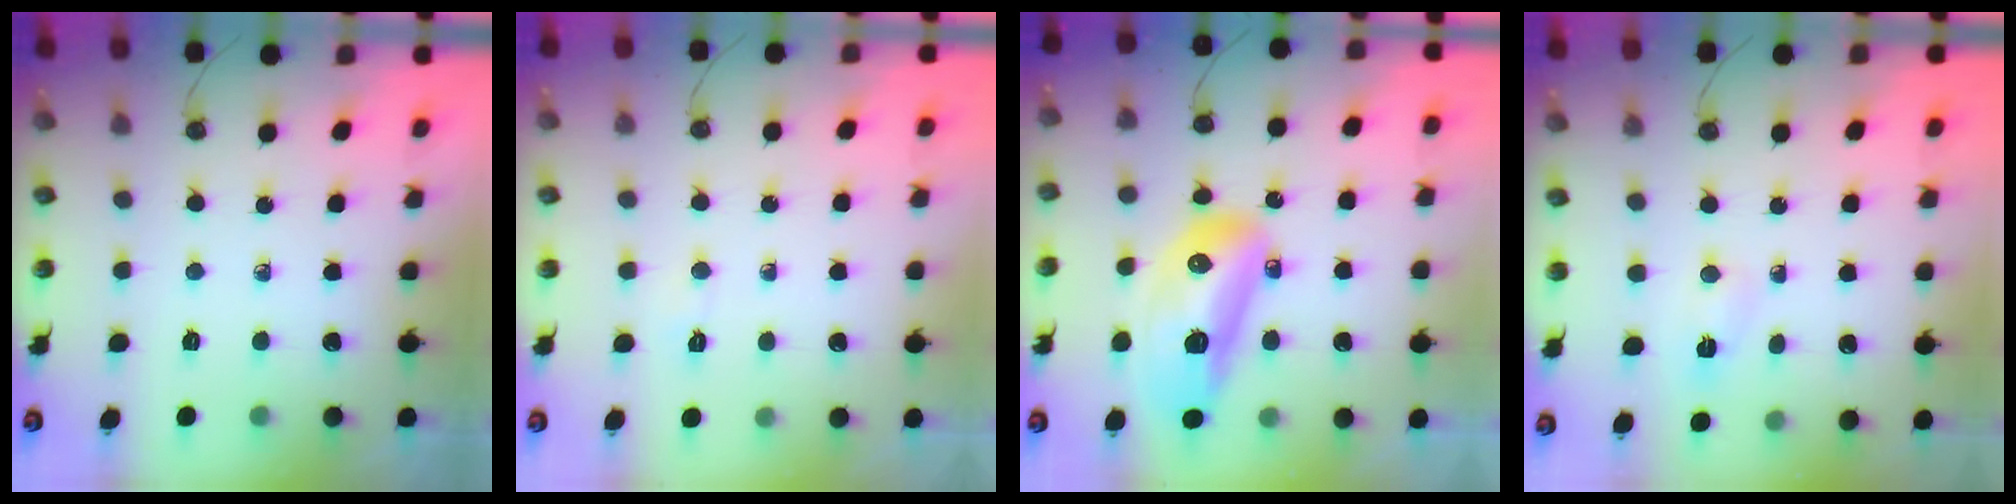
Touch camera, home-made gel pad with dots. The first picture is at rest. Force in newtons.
{"total": 2.3, "press": 2.3, "slide": 0.3}
{"total": 17.5, "press": 17.4, "slide": 2.0}
{"total": 2.4, "press": 2.4, "slide": 0.3}